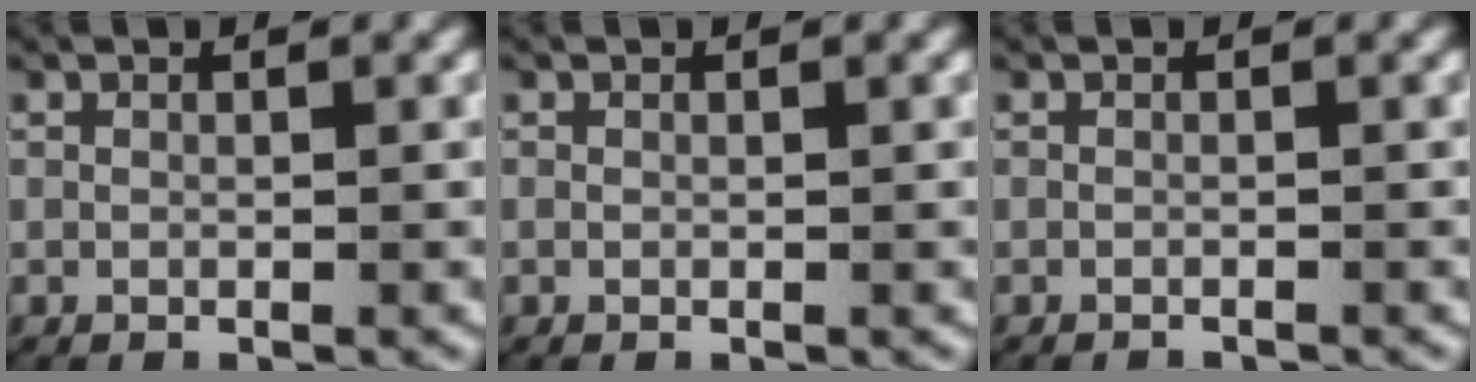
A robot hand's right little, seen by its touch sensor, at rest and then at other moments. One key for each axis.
{"total": 0.0}
{"total": 0.7, "fx": -0.7, "fy": 0.0, "fz": -0.1, "tx": -0.004, "ty": -0.005, "tz": -0.010}